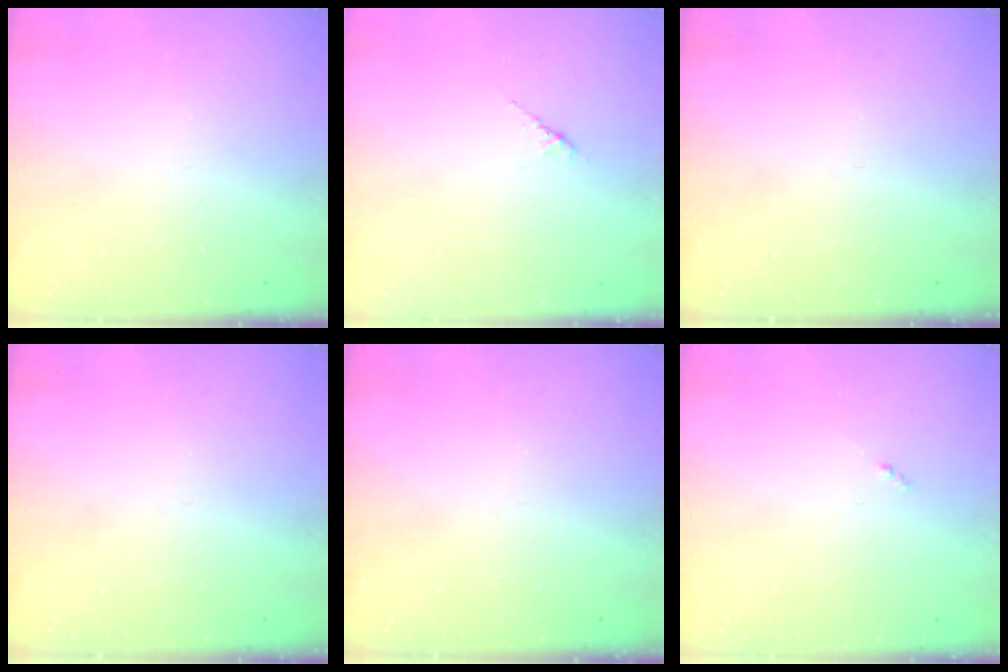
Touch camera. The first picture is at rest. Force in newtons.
{"total": 1.5, "press": 1.4, "slide": 0.5}
{"total": 0.0}
{"total": 0.0}
{"total": 0.0}
{"total": 0.0}